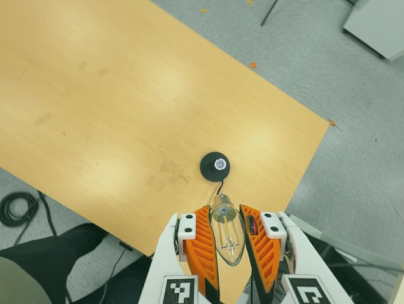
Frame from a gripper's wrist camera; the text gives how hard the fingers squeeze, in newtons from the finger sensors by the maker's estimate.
{"total": 19.4, "left": 20.8, "right": 18.1}